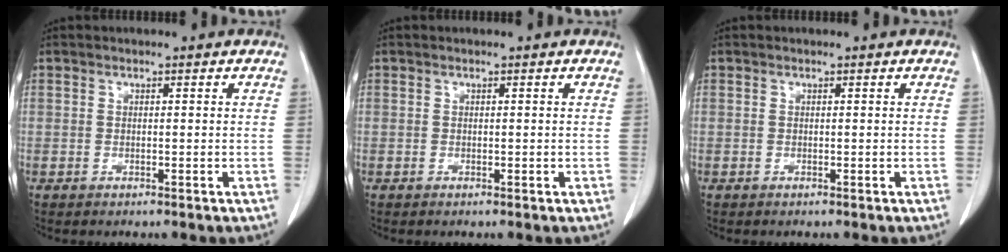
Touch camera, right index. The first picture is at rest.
{"total": 0.0}
{"total": 0.0}